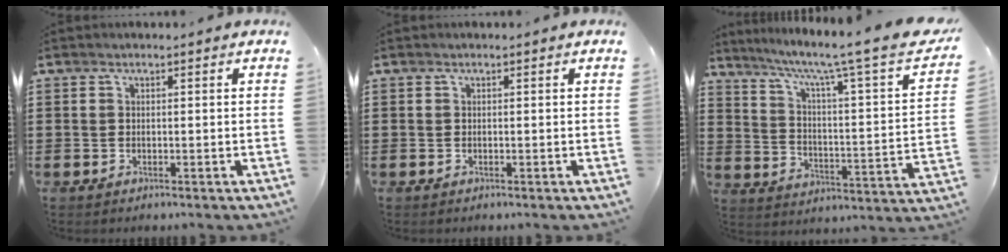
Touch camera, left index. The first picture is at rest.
{"total": 0.0}
{"total": 7.7, "force": [5.7, -0.2, 5.2], "torque": [-0.121, -0.048, 0.085]}